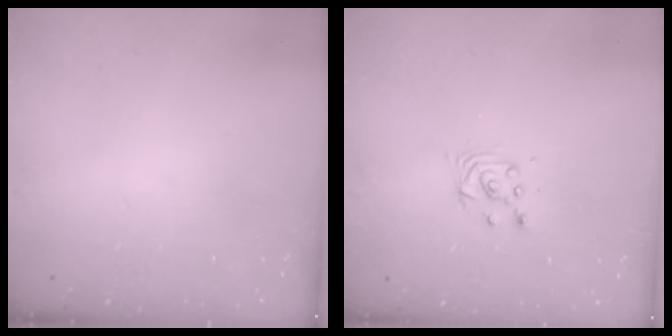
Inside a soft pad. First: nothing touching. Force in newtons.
{"total": 3.4, "press": 3.4, "slide": 0.4}